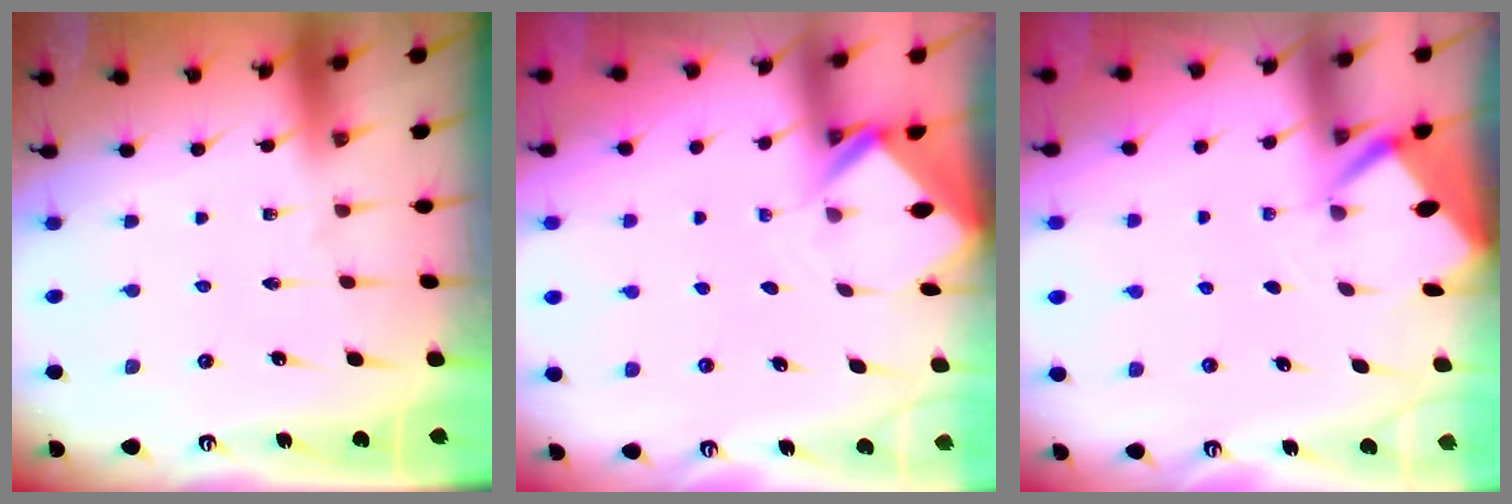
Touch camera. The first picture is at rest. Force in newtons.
{"total": 2.4, "press": 2.4, "slide": 0.2}
{"total": 2.8, "press": 2.8, "slide": 0.3}